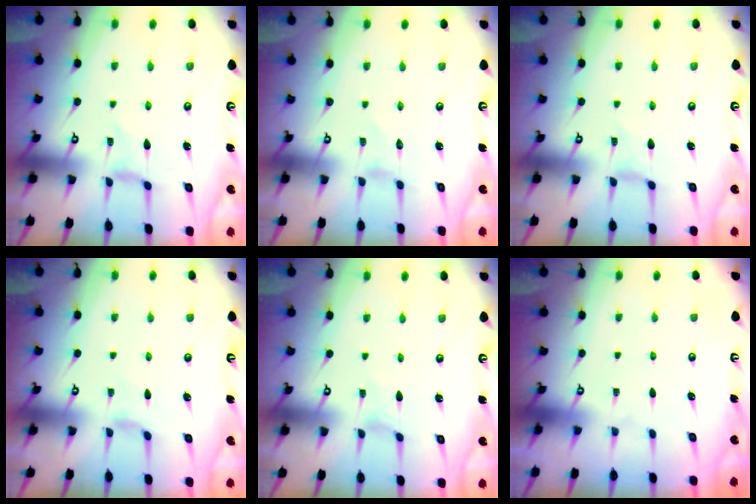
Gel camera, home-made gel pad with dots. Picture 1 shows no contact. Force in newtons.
{"total": 0.0}
{"total": 0.6, "press": 0.6, "slide": 0.1}
{"total": 1.9, "press": 1.9, "slide": 0.4}
{"total": 0.0}
{"total": 0.0}